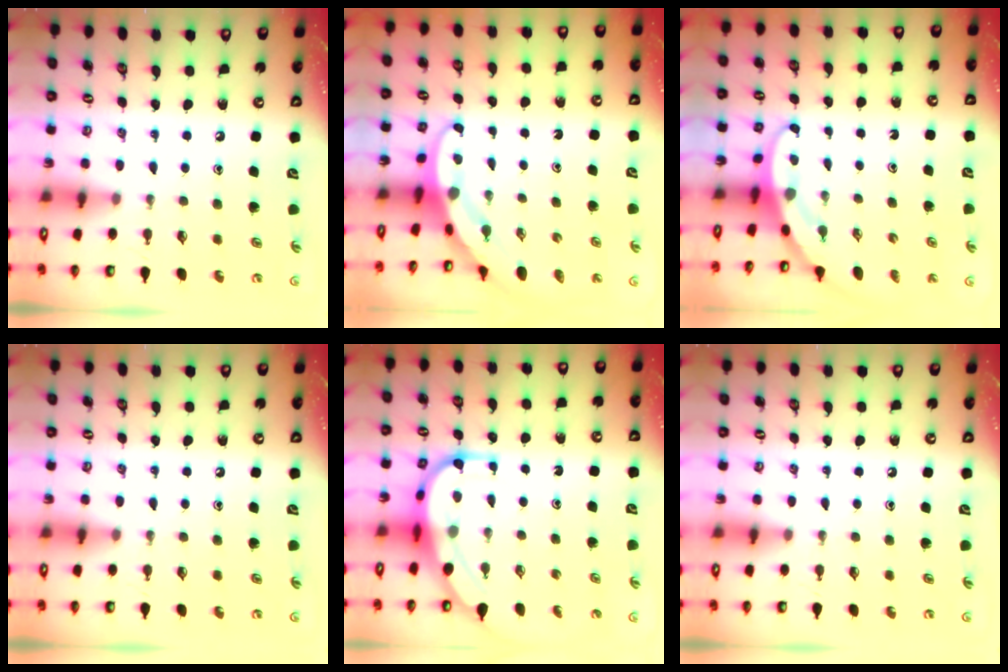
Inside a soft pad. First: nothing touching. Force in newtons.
{"total": 3.5, "press": 3.5, "slide": 0.2}
{"total": 3.2, "press": 3.2, "slide": 0.2}
{"total": 0.0}
{"total": 8.4, "press": 8.4, "slide": 0.8}
{"total": 0.0}